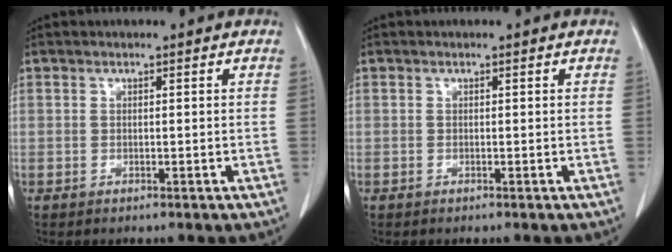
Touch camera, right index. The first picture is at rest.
{"total": 0.0}